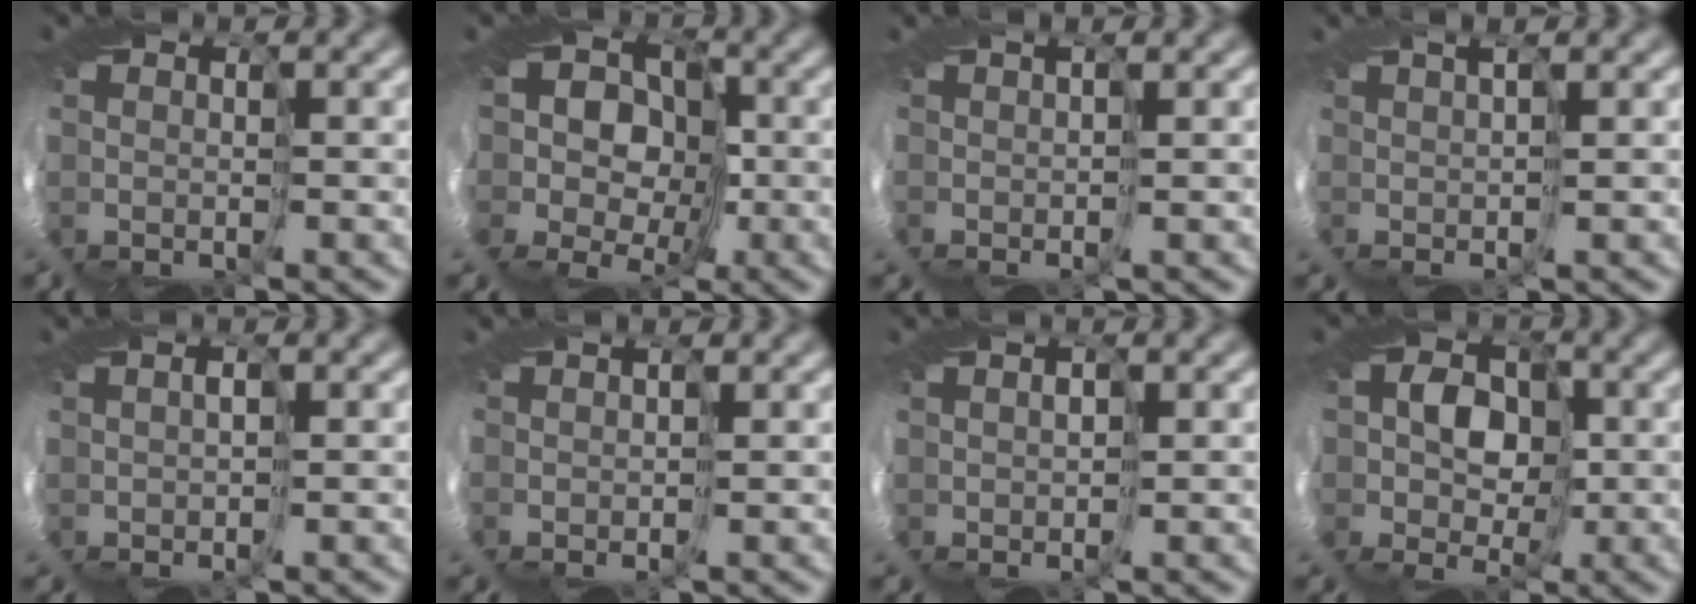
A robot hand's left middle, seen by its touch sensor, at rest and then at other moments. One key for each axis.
{"total": 7.8, "fx": 0.5, "fy": 6.7, "fz": 3.8, "tx": -0.065, "ty": 0.048, "tz": -0.060}
{"total": 2.0, "fx": 0.4, "fy": -1.8, "fz": -0.8, "tx": 0.031, "ty": 0.007, "tz": -0.003}
{"total": 2.6, "fx": 0.7, "fy": -2.4, "fz": -0.8, "tx": 0.033, "ty": 0.022, "tz": -0.005}
{"total": 1.2, "fx": 0.2, "fy": -1.0, "fz": -0.6, "tx": 0.023, "ty": 0.010, "tz": -0.001}
{"total": 0.7, "fx": 0.6, "fy": -0.3, "fz": -0.3, "tx": 0.016, "ty": 0.005, "tz": -0.005}
{"total": 0.9, "fx": 0.6, "fy": -0.5, "fz": -0.6, "tx": 0.022, "ty": 0.018, "tz": 0.000}
{"total": 4.0, "fx": 0.3, "fy": 3.3, "fz": 2.1, "tx": -0.007, "ty": 0.011, "tz": -0.034}